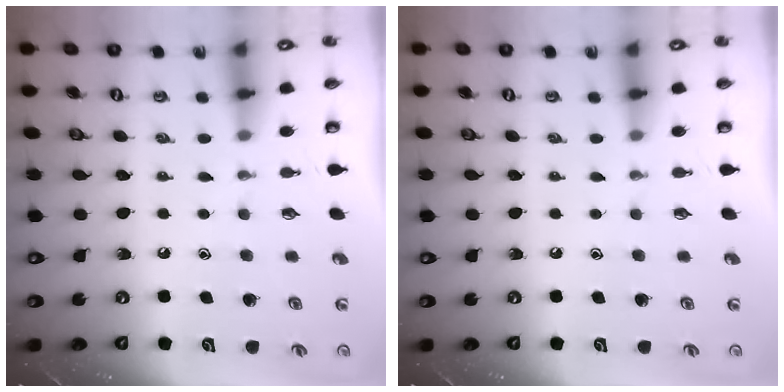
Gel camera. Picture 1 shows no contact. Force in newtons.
{"total": 0.0}